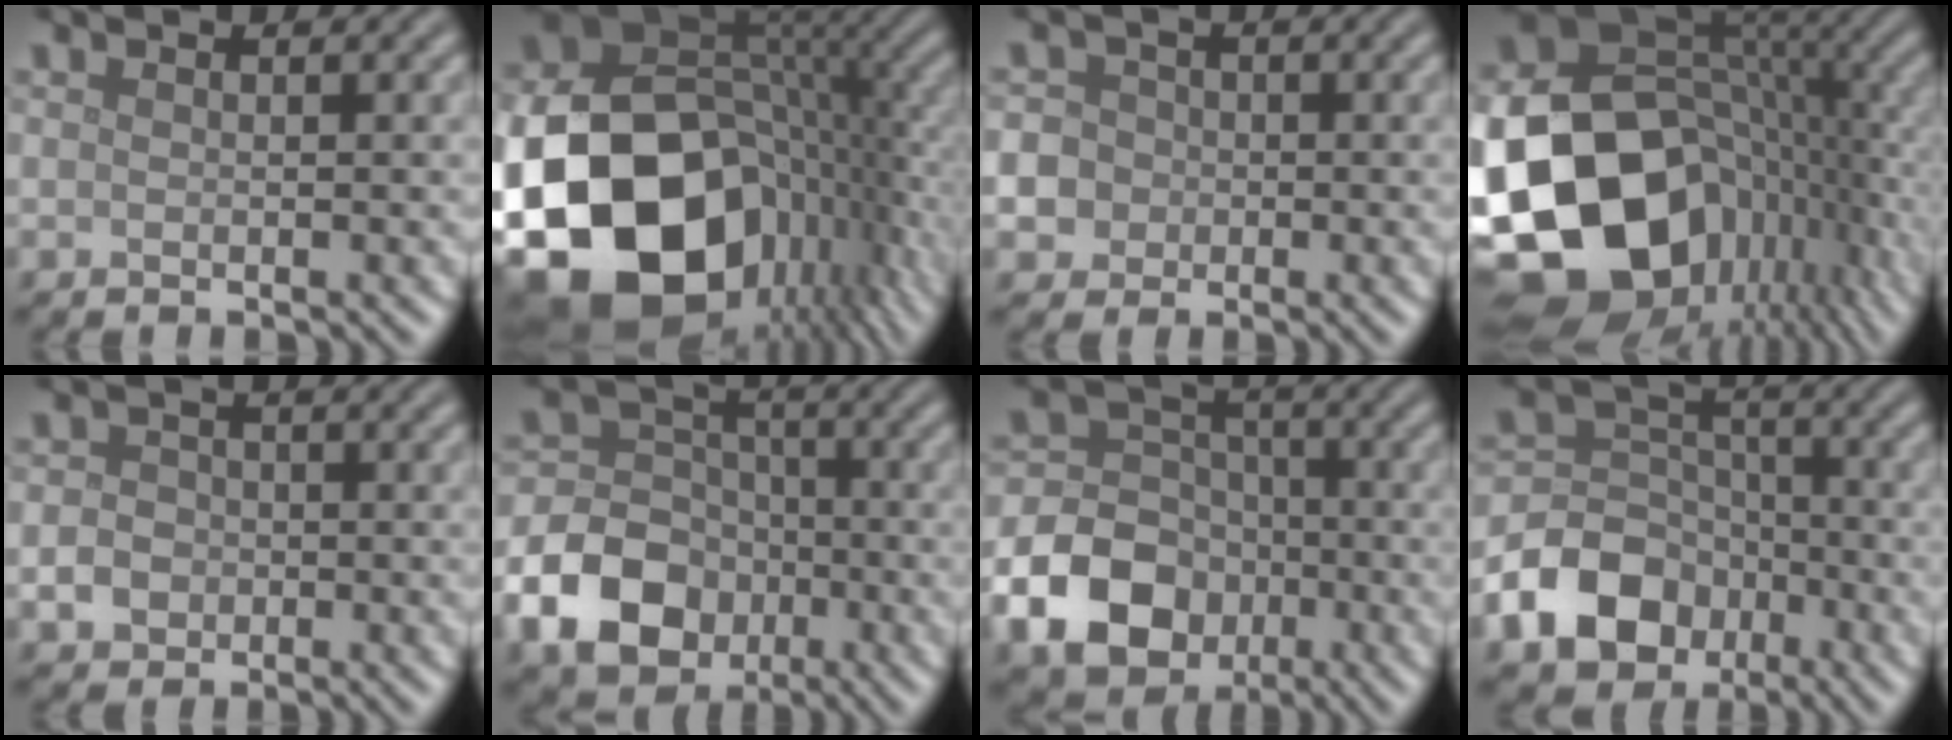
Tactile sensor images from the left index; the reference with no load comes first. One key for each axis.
{"total": 21.4, "fx": -6.5, "fy": 16.1, "fz": 12.5, "tx": -0.288, "ty": -0.050, "tz": -0.091}
{"total": 8.8, "fx": -2.0, "fy": 8.1, "fz": 2.7, "tx": -0.061, "ty": 0.005, "tz": -0.076}
{"total": 19.9, "fx": -5.4, "fy": 15.6, "fz": 11.2, "tx": -0.249, "ty": -0.032, "tz": -0.073}
{"total": 2.1, "fx": -0.5, "fy": 1.8, "fz": 0.8, "tx": -0.010, "ty": 0.000, "tz": -0.014}
{"total": 9.7, "fx": -4.0, "fy": 7.7, "fz": 4.2, "tx": -0.071, "ty": -0.014, "tz": -0.103}
{"total": 11.1, "fx": -4.4, "fy": 9.0, "fz": 4.6, "tx": -0.087, "ty": -0.028, "tz": -0.112}
{"total": 9.0, "fx": -4.3, "fy": 6.9, "fz": 3.7, "tx": -0.062, "ty": -0.006, "tz": -0.106}